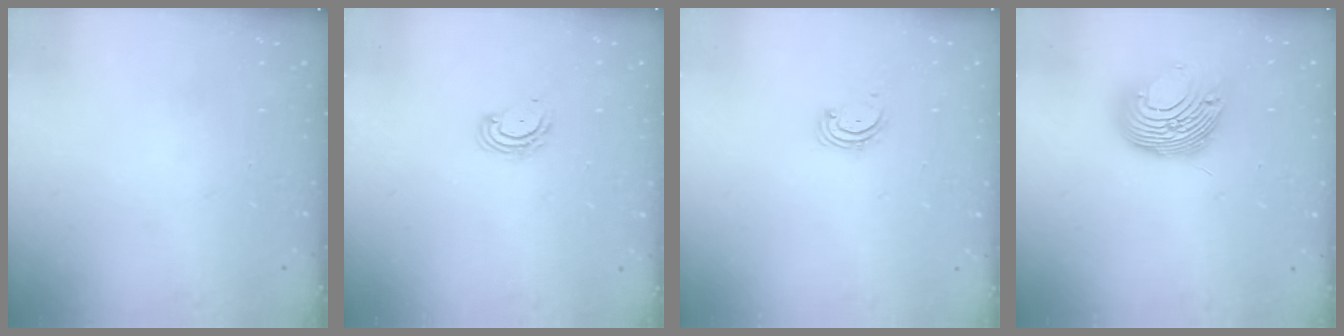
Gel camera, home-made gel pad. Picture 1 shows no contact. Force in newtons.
{"total": 5.0, "press": 5.0, "slide": 0.4}
{"total": 2.1, "press": 2.1, "slide": 0.3}
{"total": 14.2, "press": 14.2, "slide": 0.0}